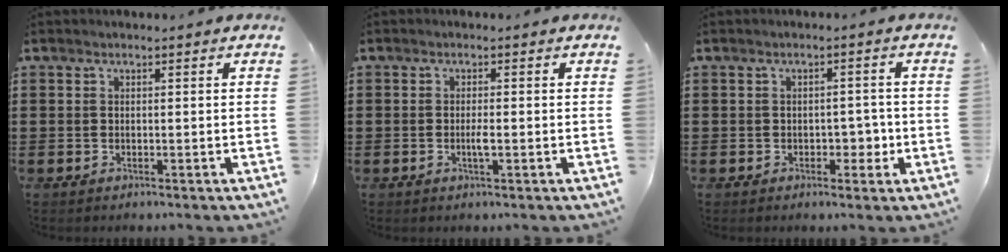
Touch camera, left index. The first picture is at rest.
{"total": 1.6, "force": [-0.5, 0.2, 1.5], "torque": [-0.029, 0.000, -0.009]}
{"total": 3.1, "force": [-0.9, 2.0, 2.2], "torque": [-0.035, 0.001, -0.022]}